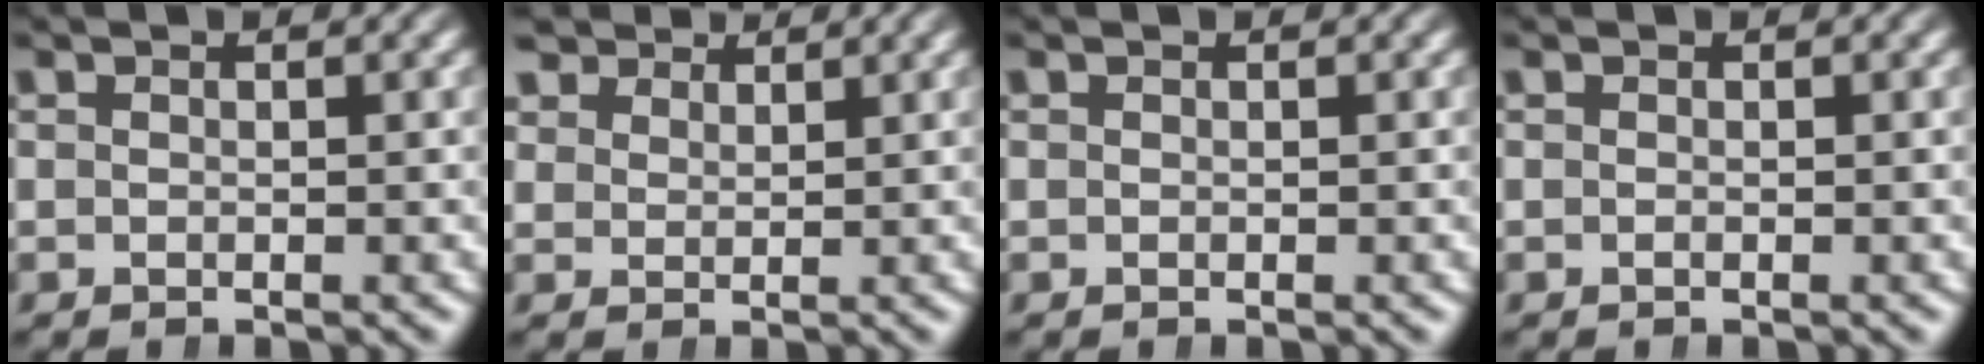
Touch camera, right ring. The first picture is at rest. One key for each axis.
{"total": 3.4, "fx": 3.2, "fy": 0.9, "fz": 0.7, "tx": -0.005, "ty": -0.002, "tz": 0.062}
{"total": 0.0}
{"total": 0.0}